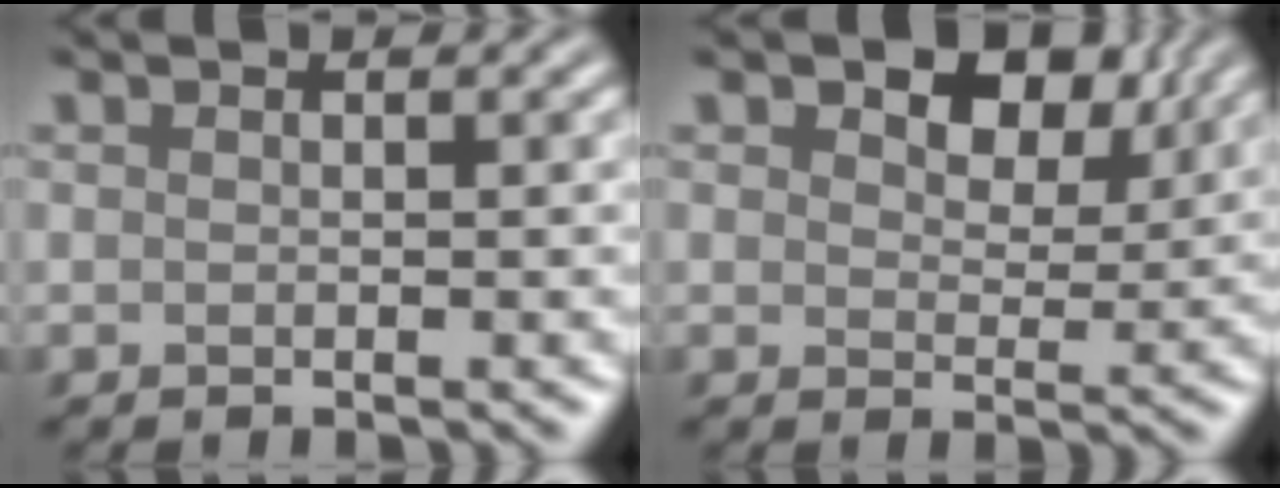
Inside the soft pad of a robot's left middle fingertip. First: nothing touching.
{"total": 5.4, "force": [3.3, 3.0, 3.1], "torque": [-0.050, 0.007, 0.044]}